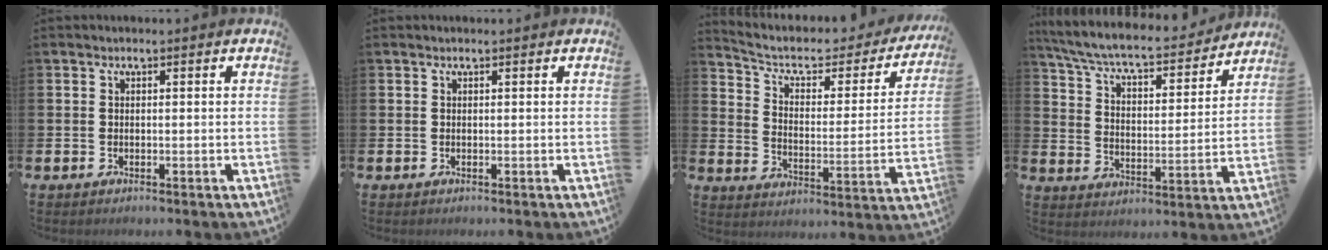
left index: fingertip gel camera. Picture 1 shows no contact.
{"total": 0.0}
{"total": 6.8, "force": [5.5, 2.9, 2.8], "torque": [-0.078, -0.040, 0.086]}
{"total": 7.3, "force": [6.7, 1.1, 2.5], "torque": [-0.085, -0.051, 0.112]}